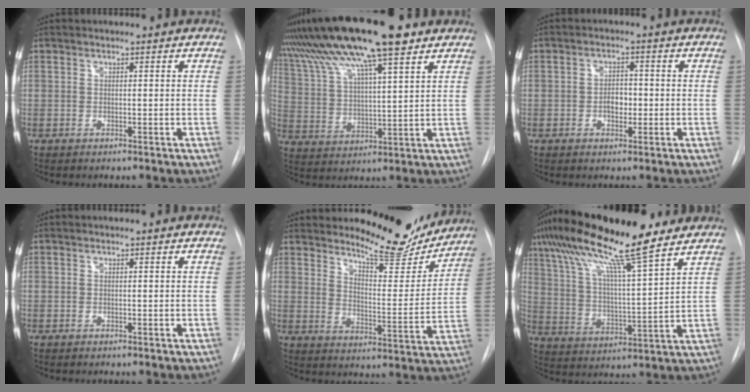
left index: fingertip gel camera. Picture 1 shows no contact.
{"total": 18.5, "force": [13.1, 1.9, 12.9], "torque": [-0.241, 0.036, 0.228]}
{"total": 2.8, "force": [-0.5, 1.7, 2.1], "torque": [-0.032, 0.004, -0.006]}
{"total": 0.0}
{"total": 13.3, "force": [12.5, 2.6, 3.6], "torque": [-0.048, -0.040, 0.170]}
{"total": 19.7, "force": [14.1, 1.6, 13.7], "torque": [-0.254, 0.033, 0.238]}